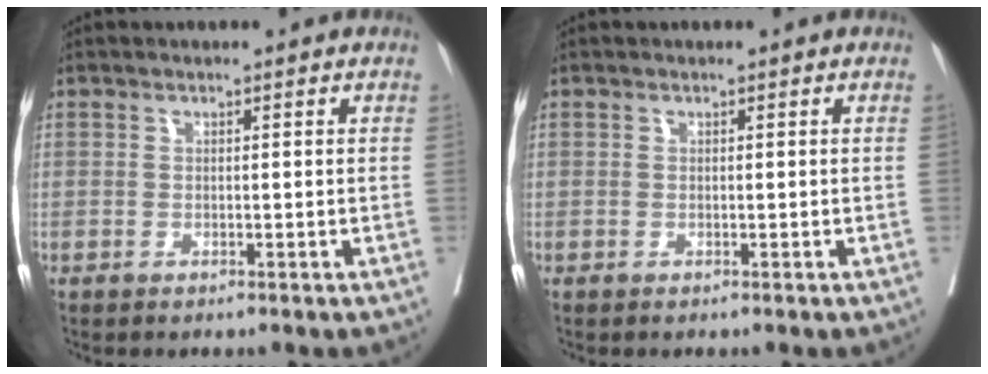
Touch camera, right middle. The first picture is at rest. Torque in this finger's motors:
{"motor_torque": [0.00, -0.01, 0.00, 0.00]}